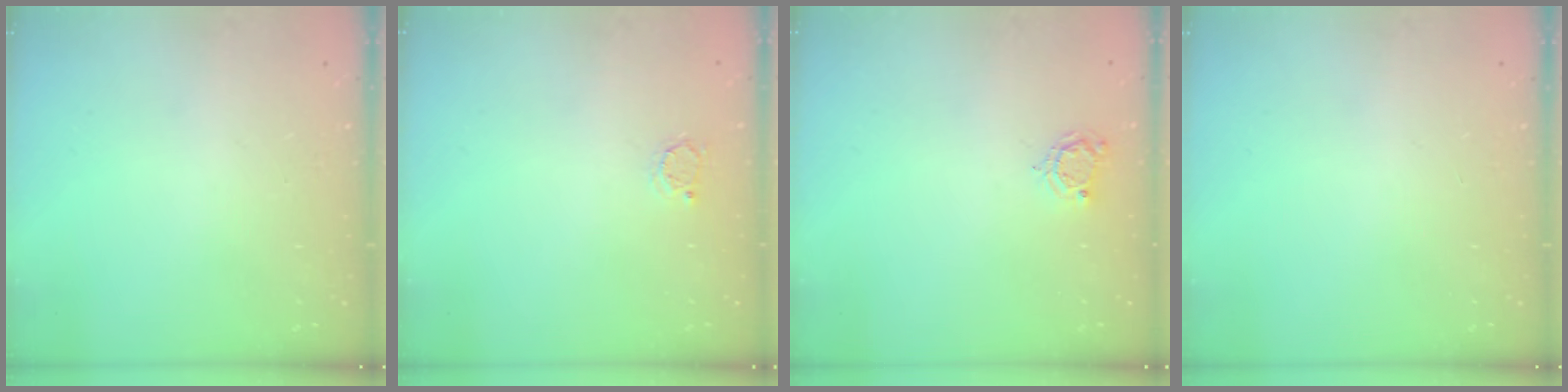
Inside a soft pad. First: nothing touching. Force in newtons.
{"total": 2.0, "press": 2.0, "slide": 0.4}
{"total": 5.1, "press": 5.1, "slide": 0.2}
{"total": 0.0}